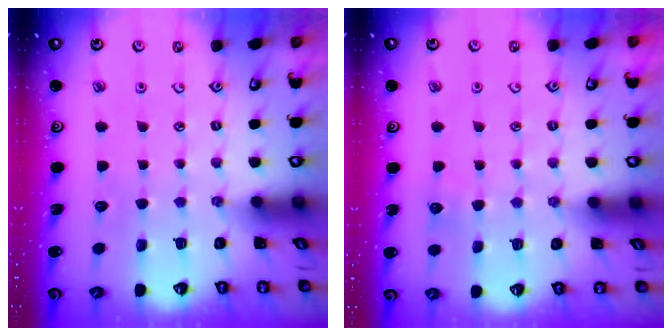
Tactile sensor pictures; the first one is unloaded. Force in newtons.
{"total": 4.8, "press": 4.7, "slide": 0.8}